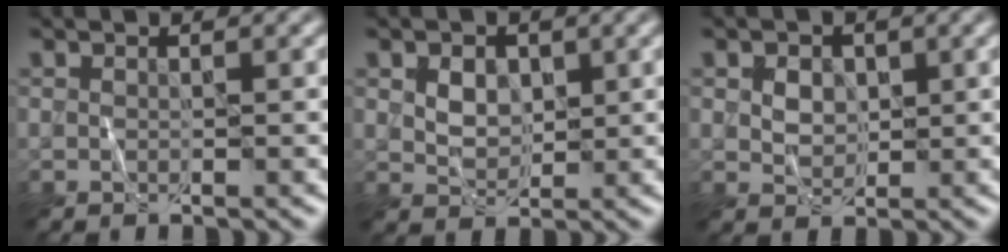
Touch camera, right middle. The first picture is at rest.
{"total": 2.3, "force": [0.6, 1.7, 1.4], "torque": [-0.026, -0.002, 0.009]}
{"total": 2.2, "force": [0.6, 1.7, 1.2], "torque": [-0.025, 0.001, 0.008]}